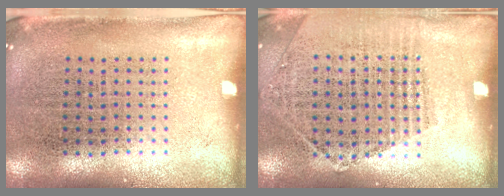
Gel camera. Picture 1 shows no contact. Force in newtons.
{"total": 1.4, "press": 1.4, "slide": 0.4}